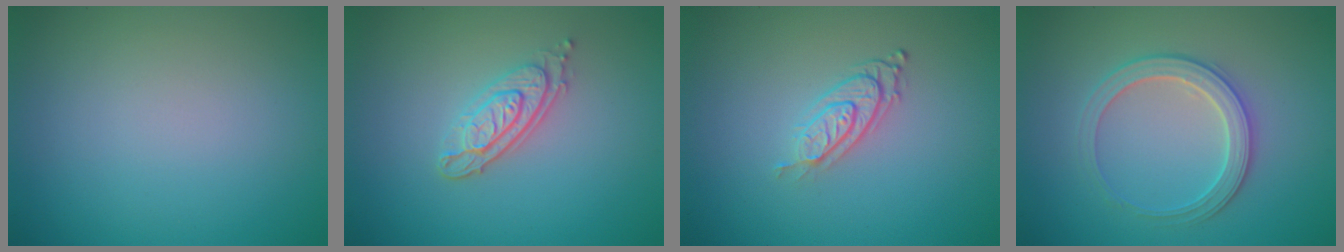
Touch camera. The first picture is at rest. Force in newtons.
{"total": 3.1, "press": 2.6, "slide": 1.7}
{"total": 2.9, "press": 1.9, "slide": 2.2}
{"total": 2.8, "press": 2.8, "slide": 0.3}